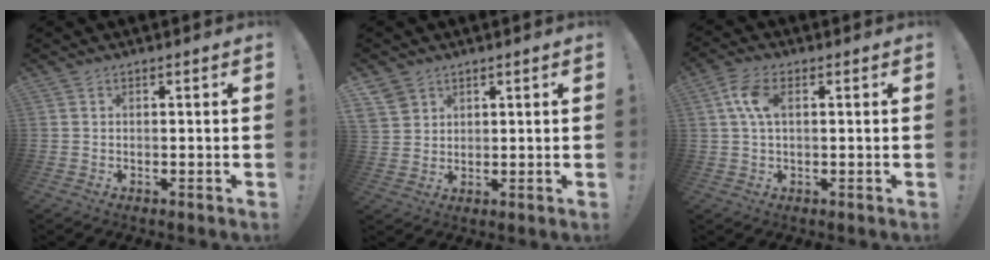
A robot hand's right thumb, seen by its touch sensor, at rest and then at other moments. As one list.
[{"total": 4.1, "force": [2.9, 2.7, 0.7], "torque": [-0.013, -0.015, 0.057]}, {"total": 6.8, "force": [1.5, 3.5, 5.6], "torque": [-0.118, 0.005, 0.025]}]